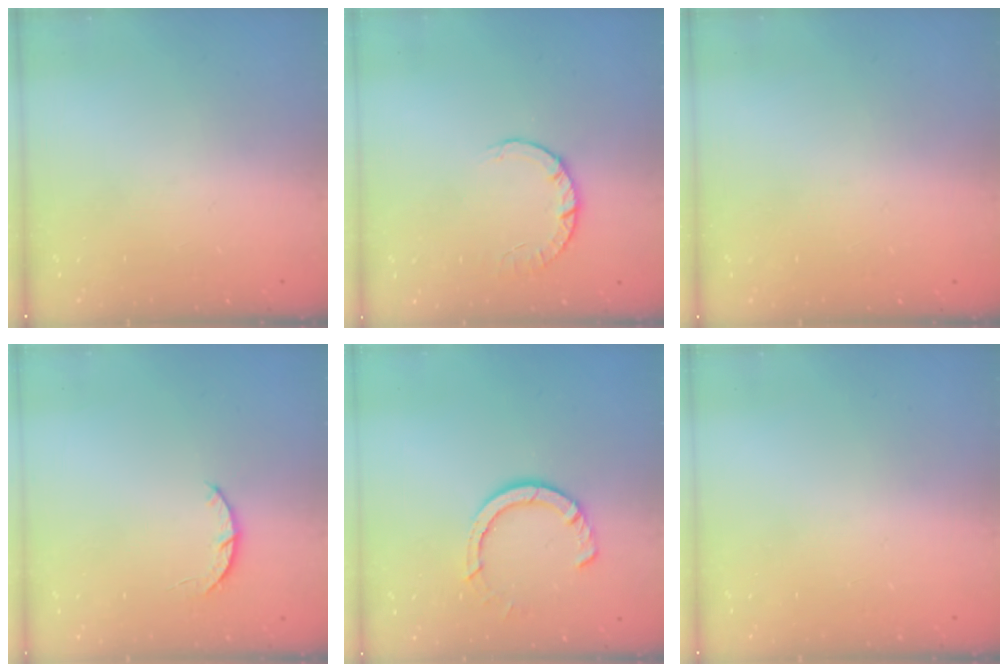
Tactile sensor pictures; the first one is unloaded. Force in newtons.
{"total": 2.8, "press": 2.8, "slide": 0.4}
{"total": 2.4, "press": 2.4, "slide": 0.2}
{"total": 3.0, "press": 3.0, "slide": 0.5}
{"total": 7.5, "press": 7.4, "slide": 1.0}
{"total": 2.6, "press": 2.6, "slide": 0.2}